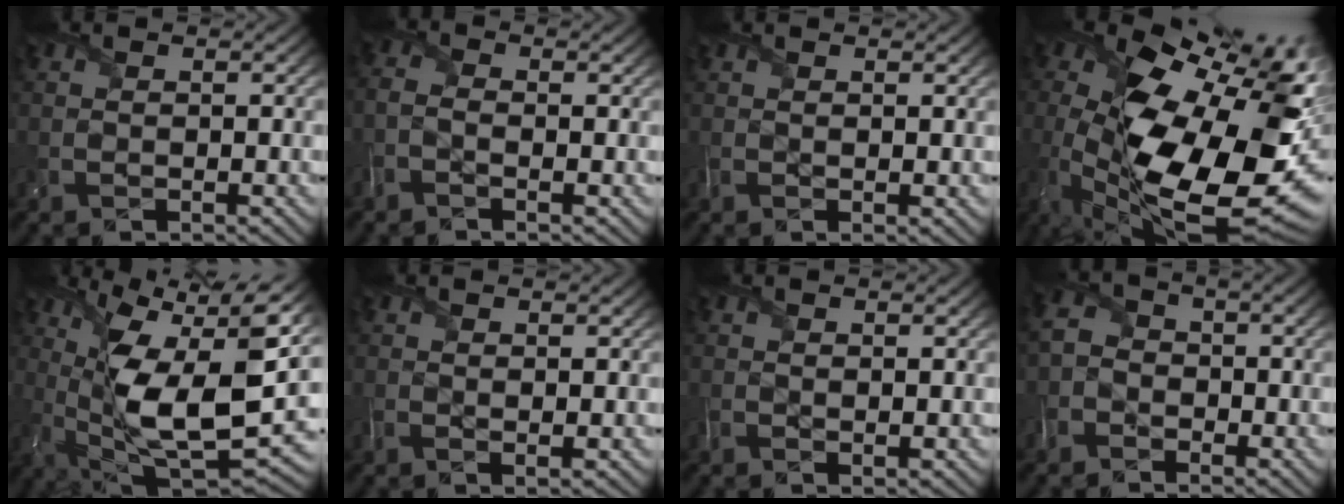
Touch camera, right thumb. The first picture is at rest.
{"total": 2.0, "force": [-1.1, 0.9, 1.4], "torque": [-0.046, -0.004, -0.035]}
{"total": 1.6, "force": [0.8, 0.4, 1.3], "torque": [-0.031, -0.001, 0.014]}
{"total": 20.6, "force": [-2.1, 10.4, 17.6], "torque": [-0.344, -0.048, -0.009]}
{"total": 17.1, "force": [2.8, 6.8, 15.4], "torque": [-0.274, -0.006, 0.059]}
{"total": 1.9, "force": [1.0, 0.6, 1.5], "torque": [-0.036, -0.002, 0.020]}
{"total": 1.5, "force": [0.9, 0.6, 1.1], "torque": [-0.028, -0.001, 0.018]}
{"total": 3.2, "force": [-1.6, 2.5, 1.1], "torque": [-0.034, -0.002, -0.044]}